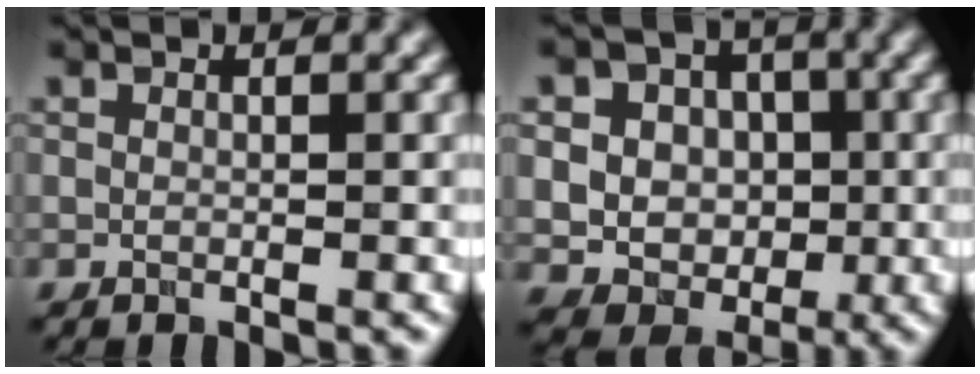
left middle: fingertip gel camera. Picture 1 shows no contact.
{"total": 9.3, "force": [1.1, 8.5, 3.6], "torque": [-0.073, 0.032, 0.009]}